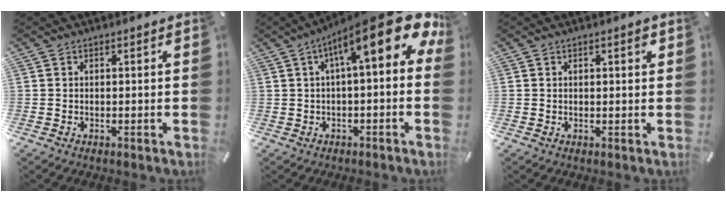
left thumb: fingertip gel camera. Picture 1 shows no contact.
{"total": 17.2, "force": [7.4, 4.9, 14.8], "torque": [-0.226, -0.052, 0.116]}
{"total": 1.3, "force": [0.6, 0.6, 1.0], "torque": [-0.014, 0.001, 0.007]}